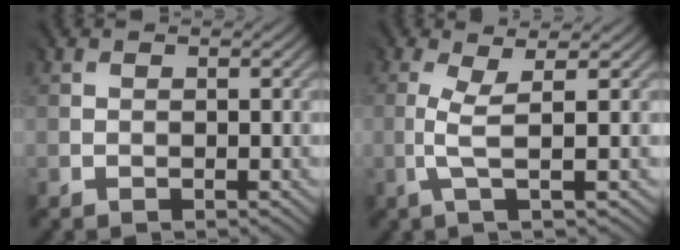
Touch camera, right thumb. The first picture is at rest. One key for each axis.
{"total": 2.6, "fx": -0.4, "fy": -0.3, "fz": 2.5, "tx": -0.054, "ty": 0.002, "tz": -0.010}